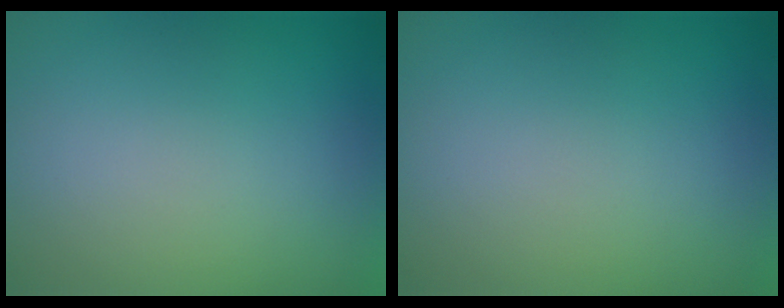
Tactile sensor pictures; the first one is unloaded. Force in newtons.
{"total": 0.0}